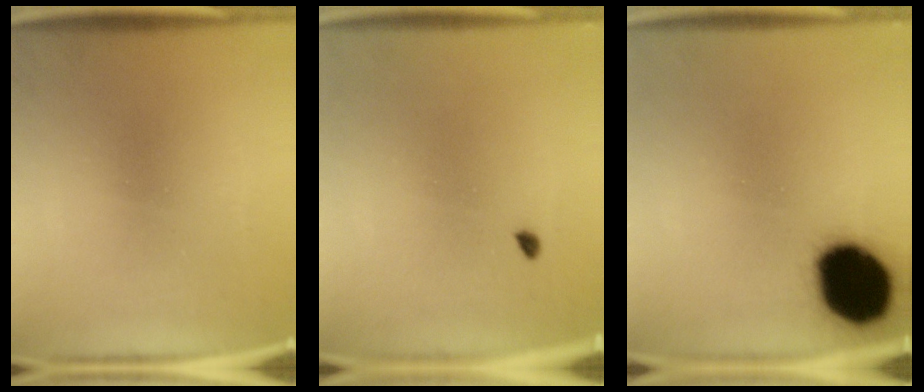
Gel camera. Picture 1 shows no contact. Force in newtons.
{"total": 0.8}
{"total": 19.5}